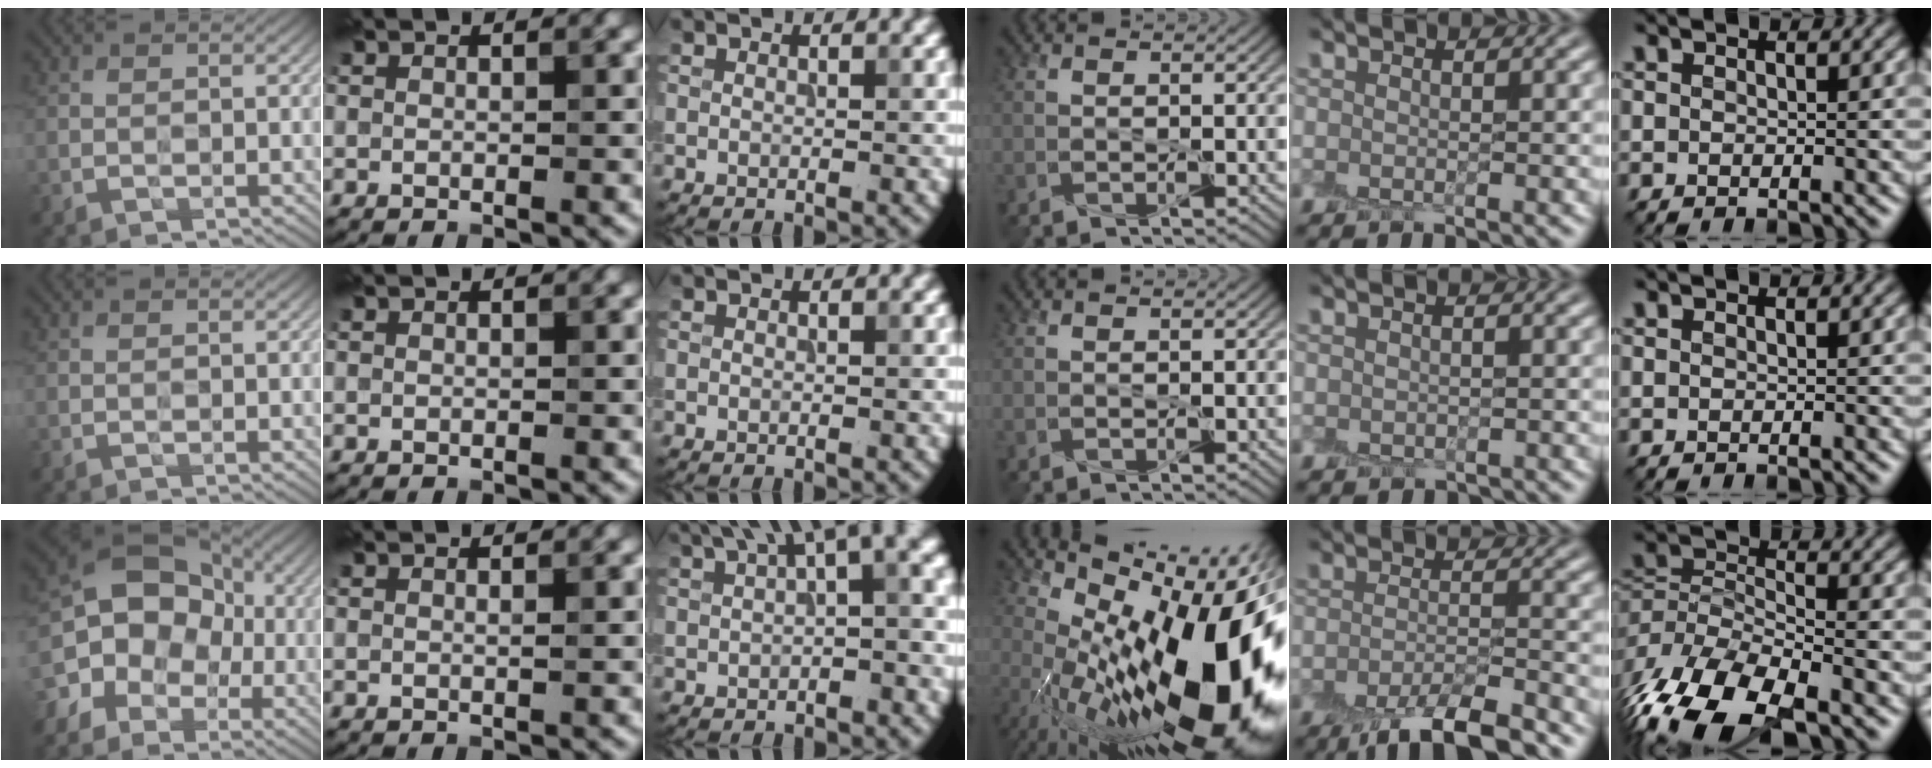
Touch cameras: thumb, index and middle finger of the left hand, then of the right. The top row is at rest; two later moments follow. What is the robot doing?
{"motion": "peel", "object": "cling film"}